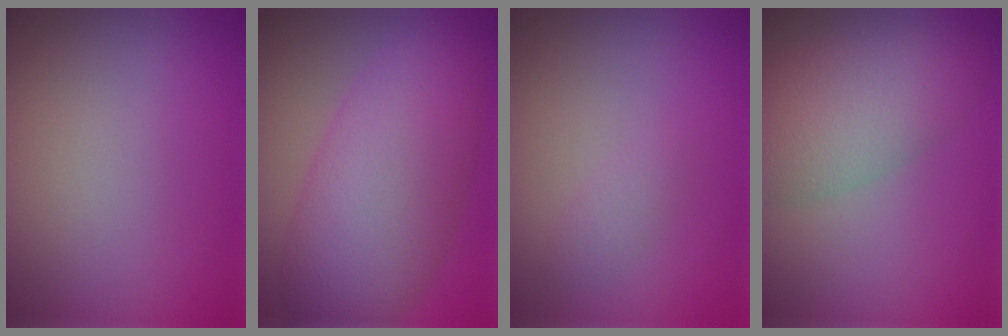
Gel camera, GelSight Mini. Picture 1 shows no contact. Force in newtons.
{"total": 9.1, "press": 9.1, "slide": 0.1}
{"total": 1.0, "press": 1.0, "slide": 0.1}
{"total": 6.0, "press": 6.0, "slide": 0.1}